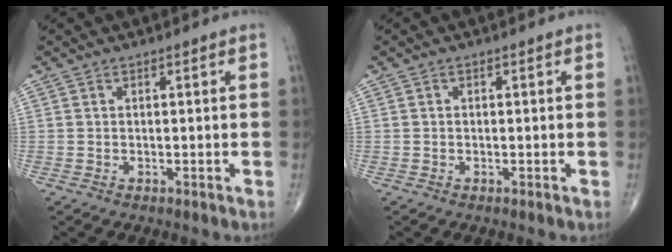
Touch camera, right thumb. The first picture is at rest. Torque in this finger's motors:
{"motor_torque": [-0.13, 0.06, -0.14, 0.00, -0.03]}